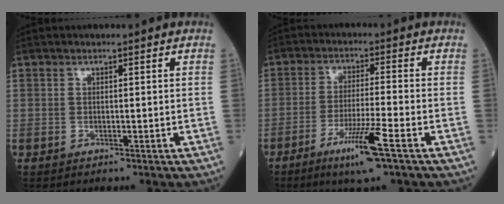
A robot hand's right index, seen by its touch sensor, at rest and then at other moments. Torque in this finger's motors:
{"motor_torque": [1.38, -0.58, 0.67, 0.21]}